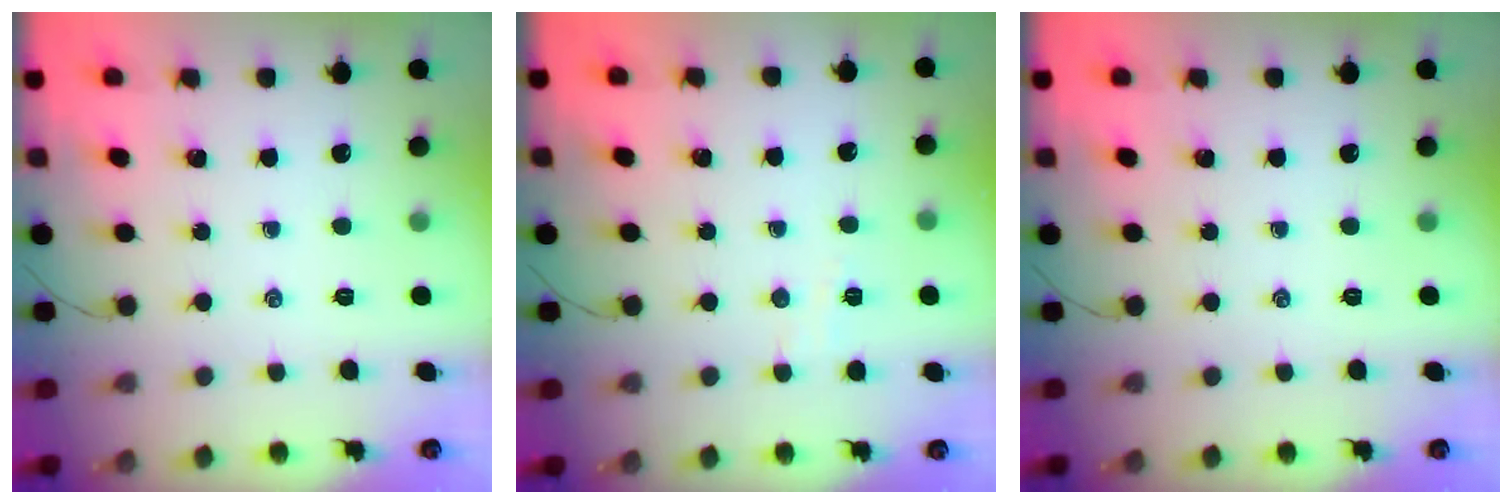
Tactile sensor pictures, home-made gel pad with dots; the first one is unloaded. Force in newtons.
{"total": 2.9, "press": 2.7, "slide": 1.0}
{"total": 0.0}